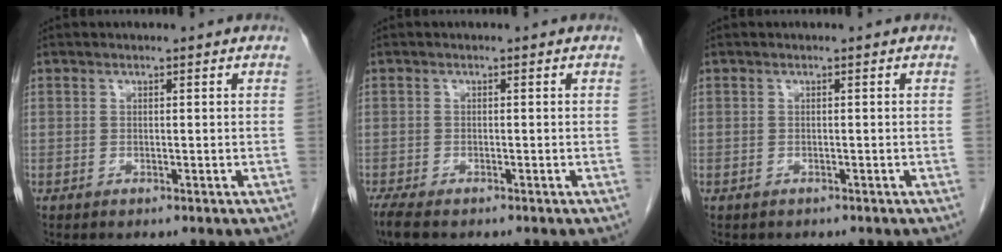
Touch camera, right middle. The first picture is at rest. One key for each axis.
{"total": 3.7, "fx": -2.8, "fy": 1.1, "fz": 2.1, "tx": -0.047, "ty": -0.013, "tz": -0.046}
{"total": 0.8, "fx": -0.6, "fy": 0.5, "fz": 0.0, "tx": -0.012, "ty": 0.002, "tz": -0.011}